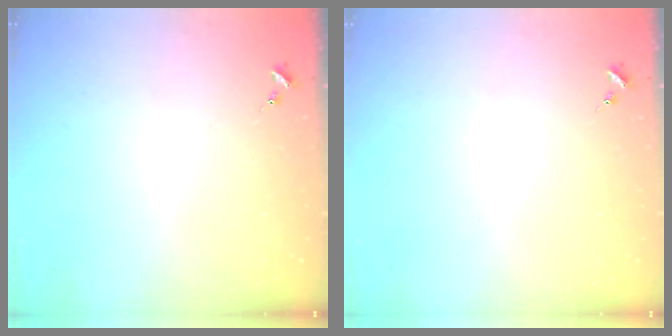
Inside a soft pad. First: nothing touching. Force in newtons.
{"total": 0.0}